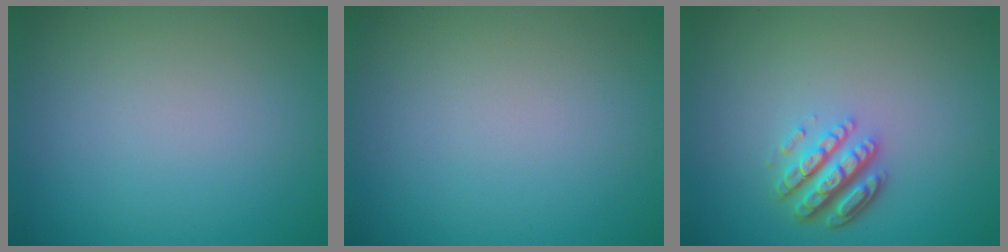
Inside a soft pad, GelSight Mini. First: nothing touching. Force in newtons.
{"total": 0.0}
{"total": 4.4, "press": 3.2, "slide": 3.1}